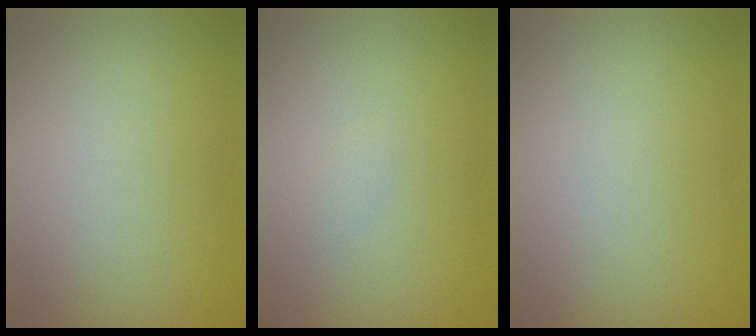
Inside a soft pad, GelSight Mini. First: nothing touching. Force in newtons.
{"total": 0.6, "press": 0.6, "slide": 0.0}
{"total": 0.0}